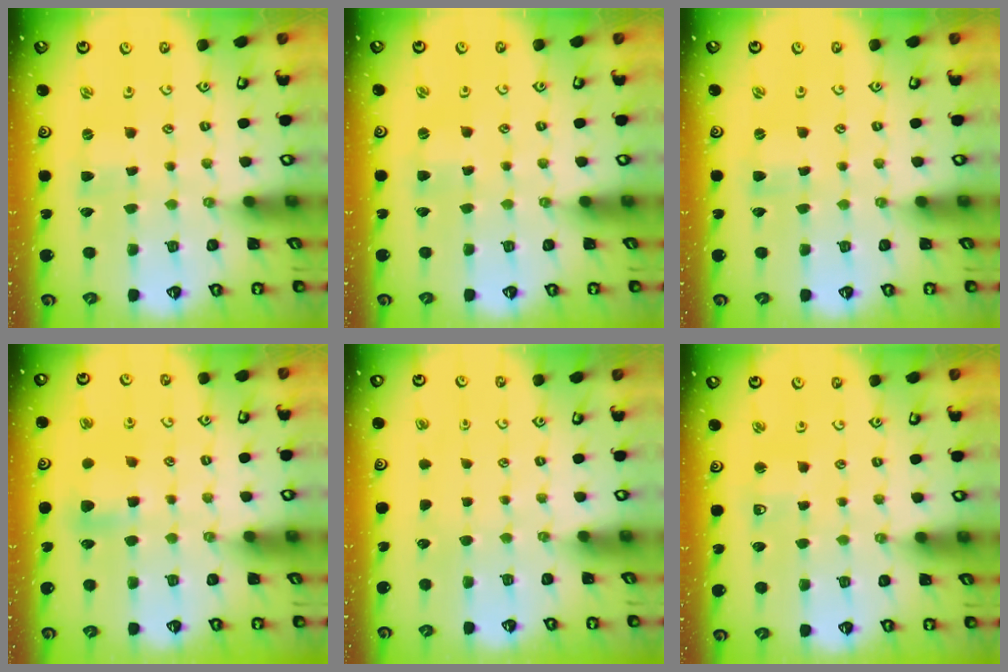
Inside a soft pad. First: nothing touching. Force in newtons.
{"total": 1.0, "press": 1.0, "slide": 0.1}
{"total": 0.0}
{"total": 7.6, "press": 7.6, "slide": 0.6}
{"total": 0.0}
{"total": 4.0, "press": 3.9, "slide": 0.6}